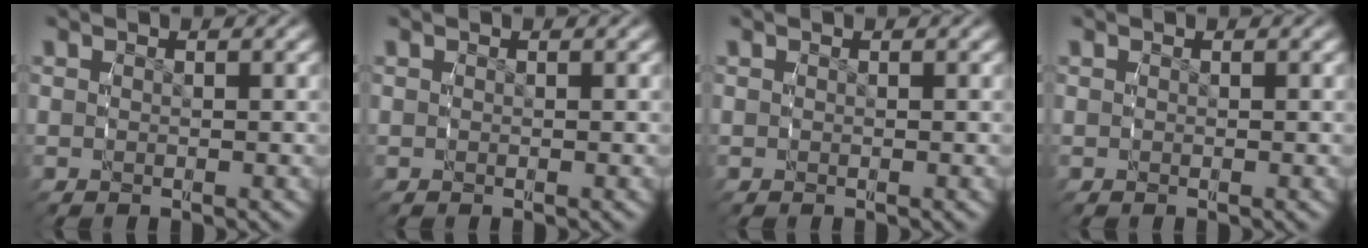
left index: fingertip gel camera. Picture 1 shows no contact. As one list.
[{"total": 0.0}, {"total": 0.0}, {"total": 0.0}]